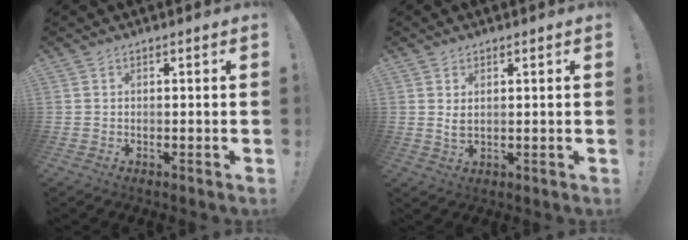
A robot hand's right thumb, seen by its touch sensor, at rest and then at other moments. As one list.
[{"total": 2.7, "force": [1.0, 1.2, 2.2], "torque": [-0.036, -0.003, 0.018]}]